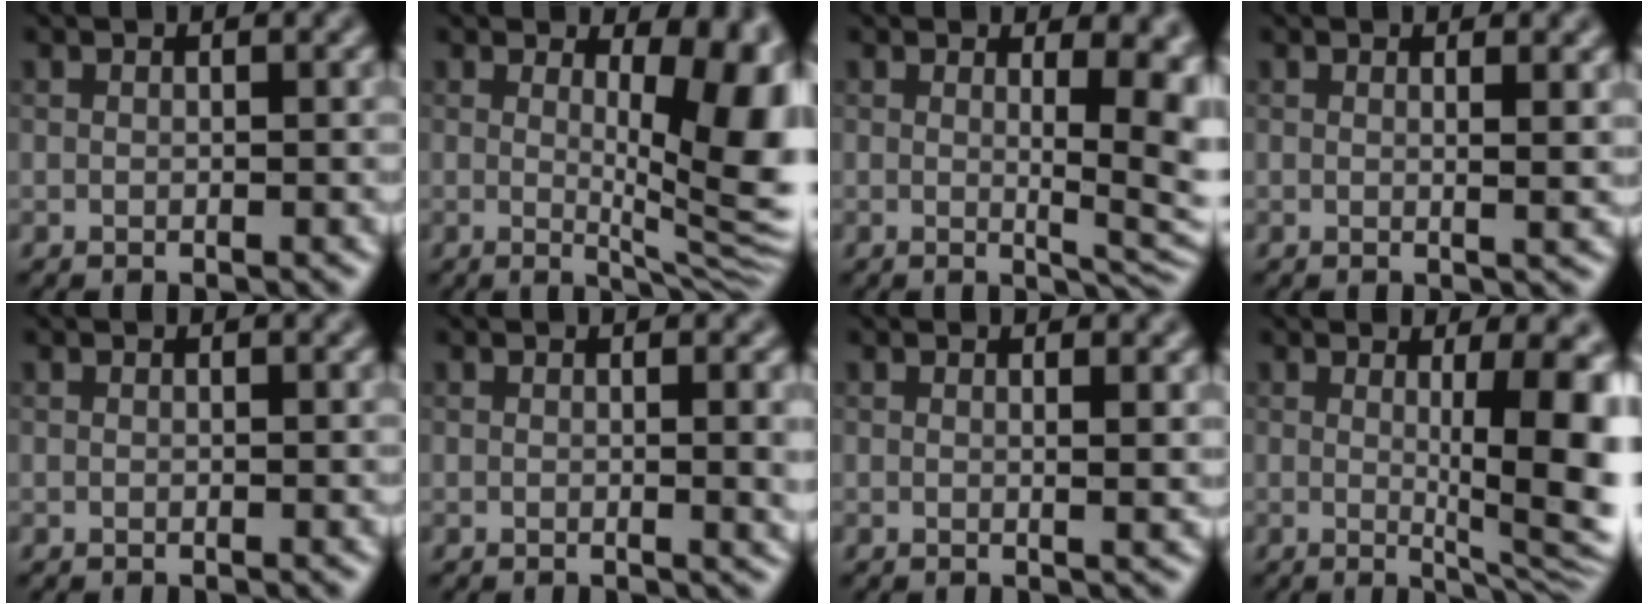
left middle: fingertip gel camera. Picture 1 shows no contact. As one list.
[{"total": 10.1, "force": [1.6, 3.7, 9.3], "torque": [-0.100, -0.014, 0.031]}, {"total": 7.8, "force": [1.5, 3.0, 7.1], "torque": [-0.066, -0.008, 0.024]}, {"total": 2.0, "force": [0.7, 0.7, 1.7], "torque": [-0.016, 0.001, 0.007]}, {"total": 0.0}, {"total": 2.8, "force": [0.2, 0.9, 2.7], "torque": [-0.026, -0.001, 0.001]}, {"total": 1.6, "force": [0.6, 0.6, 1.4], "torque": [-0.012, 0.001, 0.004]}, {"total": 9.7, "force": [0.6, 2.6, 9.4], "torque": [-0.120, -0.011, 0.015]}]